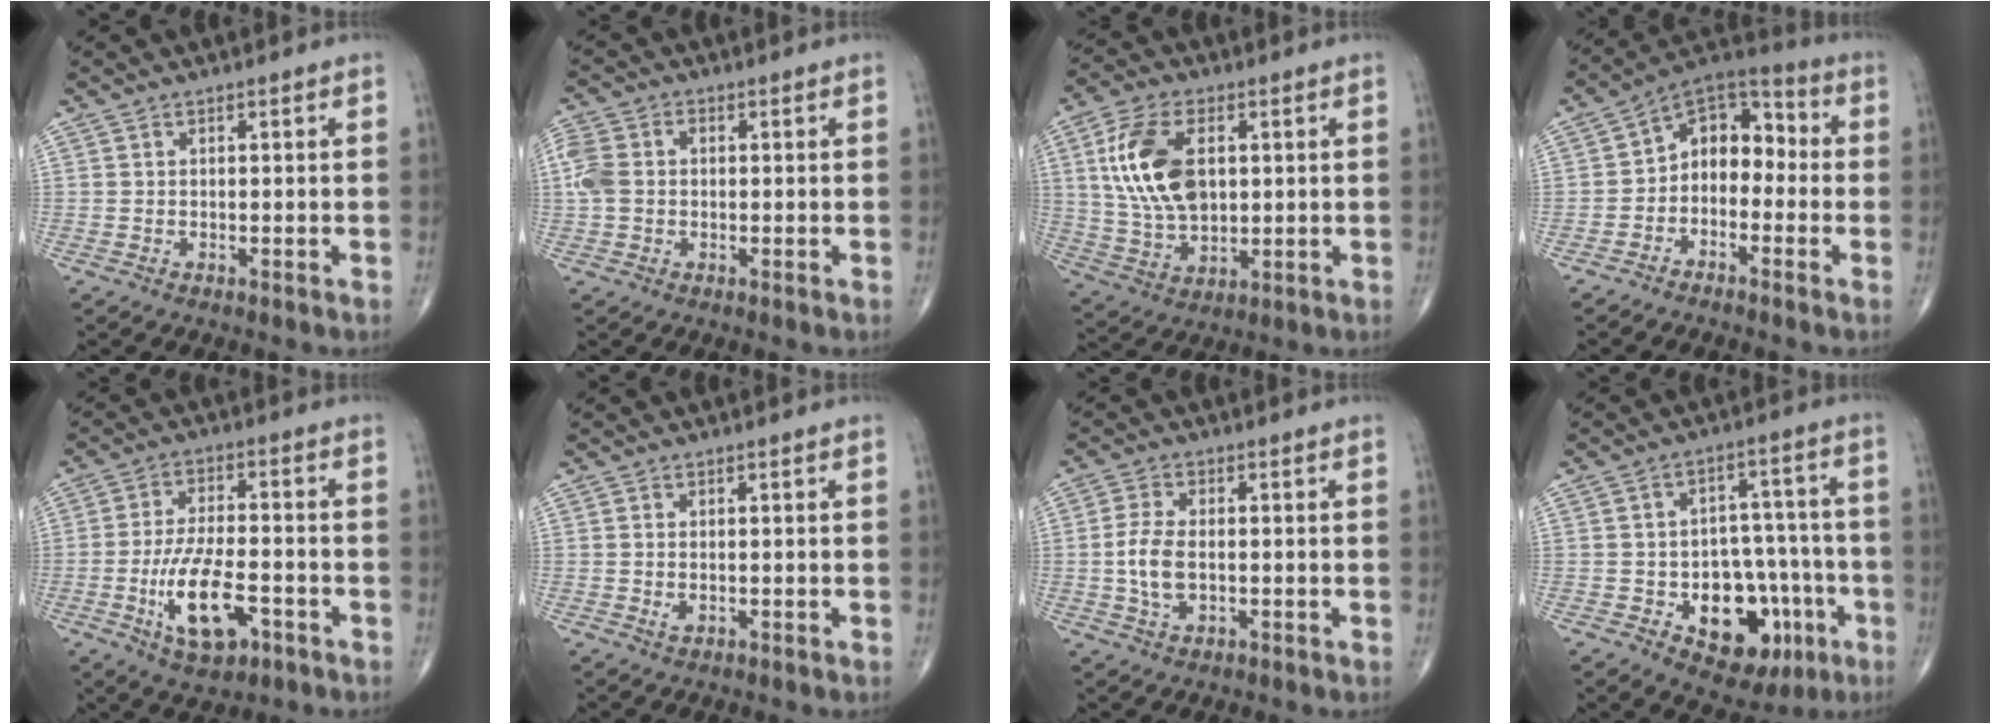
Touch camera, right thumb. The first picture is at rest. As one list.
[{"total": 5.9, "force": [0.0, 4.5, 3.8], "torque": [-0.098, 0.015, -0.005]}, {"total": 15.1, "force": [3.1, 8.8, 11.8], "torque": [-0.219, -0.004, 0.063]}, {"total": 10.2, "force": [-1.7, 7.2, 7.0], "torque": [-0.067, 0.051, -0.051]}, {"total": 12.1, "force": [-4.5, 5.3, 9.9], "torque": [-0.175, 0.017, -0.072]}, {"total": 1.5, "force": [-0.2, 0.9, 1.2], "torque": [-0.022, 0.000, -0.003]}, {"total": 6.1, "force": [-0.6, 3.4, 5.1], "torque": [-0.108, 0.002, -0.012]}, {"total": 16.3, "force": [-5.9, 10.5, 11.0], "torque": [-0.098, 0.047, -0.072]}]